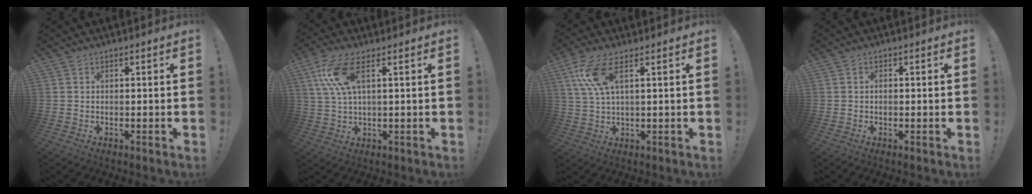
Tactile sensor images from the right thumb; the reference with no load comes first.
{"total": 10.1, "force": [3.9, 3.4, 8.7], "torque": [-0.170, -0.005, 0.077]}
{"total": 9.1, "force": [4.1, 2.9, 7.6], "torque": [-0.154, -0.008, 0.078]}
{"total": 0.8, "force": [-0.3, 0.6, 0.4], "torque": [-0.015, 0.006, -0.004]}